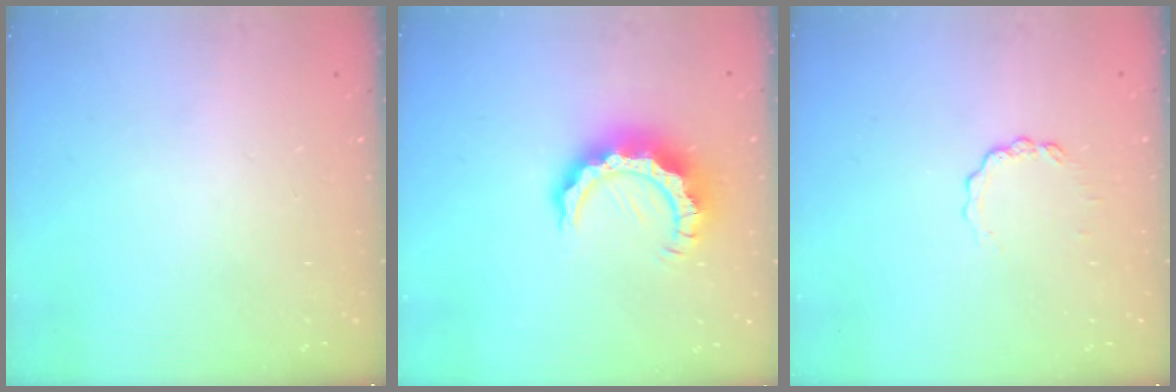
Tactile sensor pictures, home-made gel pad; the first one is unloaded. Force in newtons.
{"total": 10.8, "press": 10.8, "slide": 1.1}
{"total": 3.2, "press": 3.1, "slide": 0.2}